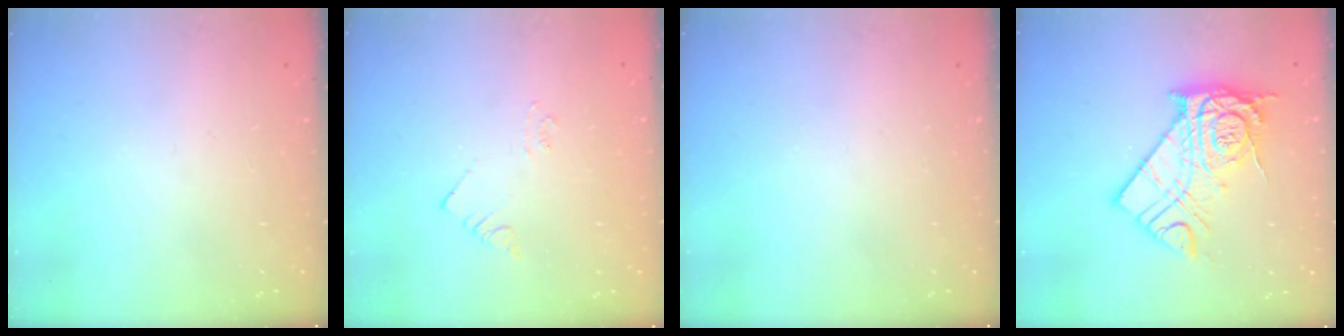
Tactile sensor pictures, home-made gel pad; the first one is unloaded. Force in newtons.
{"total": 2.1, "press": 2.1, "slide": 0.3}
{"total": 0.0}
{"total": 16.4, "press": 16.4, "slide": 1.2}